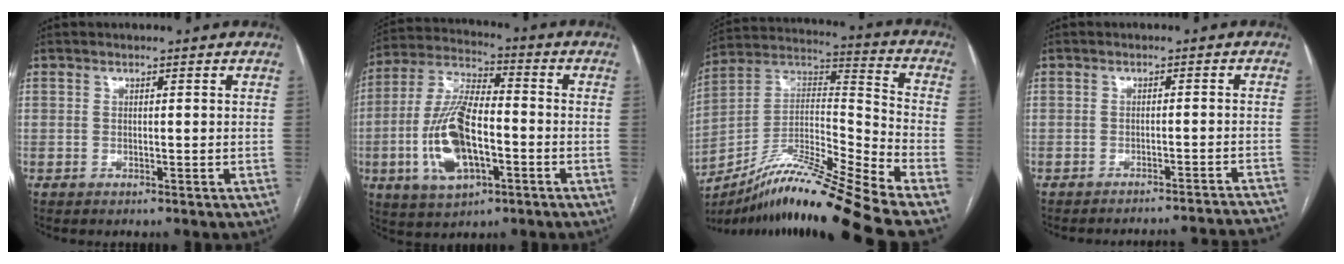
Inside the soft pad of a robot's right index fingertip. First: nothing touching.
{"total": 14.4, "force": [-3.8, 5.4, 12.8], "torque": [-0.273, 0.005, -0.066]}
{"total": 20.5, "force": [-16.2, -1.7, 12.5], "torque": [-0.236, 0.000, -0.295]}
{"total": 15.5, "force": [-15.4, -0.5, 2.3], "torque": [-0.008, 0.006, -0.174]}